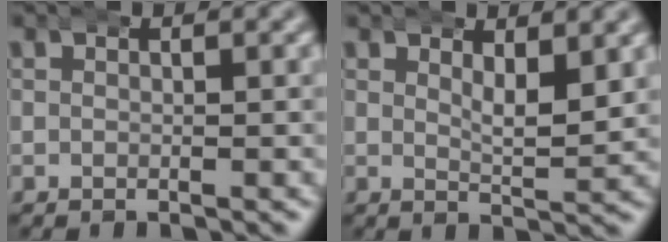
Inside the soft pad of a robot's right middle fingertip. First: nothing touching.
{"total": 2.8, "force": [1.8, 0.6, 2.0], "torque": [-0.032, -0.011, 0.032]}